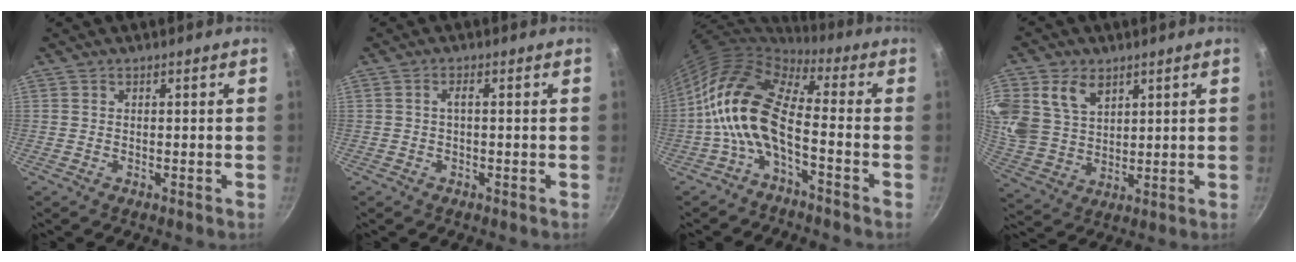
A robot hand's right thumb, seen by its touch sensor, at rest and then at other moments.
{"total": 1.3, "force": [-0.2, 0.4, 1.3], "torque": [-0.031, 0.008, -0.003]}
{"total": 12.8, "force": [-3.1, 5.7, 11.0], "torque": [-0.208, 0.037, -0.071]}
{"total": 14.7, "force": [6.3, 10.7, 7.9], "torque": [-0.172, -0.009, 0.136]}